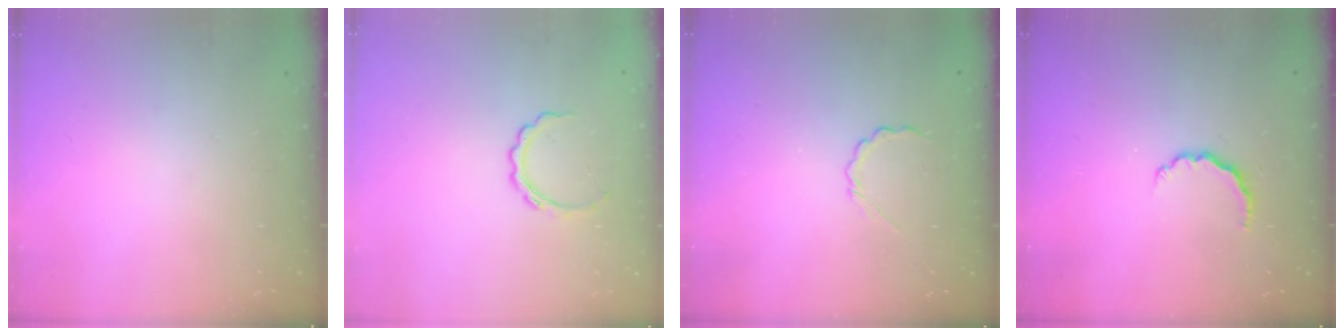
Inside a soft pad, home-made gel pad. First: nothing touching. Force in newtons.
{"total": 4.4, "press": 4.3, "slide": 0.5}
{"total": 4.0, "press": 3.8, "slide": 1.1}
{"total": 4.1, "press": 4.0, "slide": 0.9}